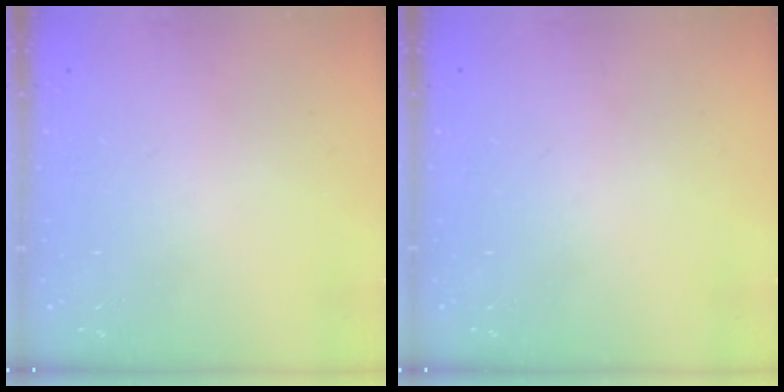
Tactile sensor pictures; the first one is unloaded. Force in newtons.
{"total": 0.0}